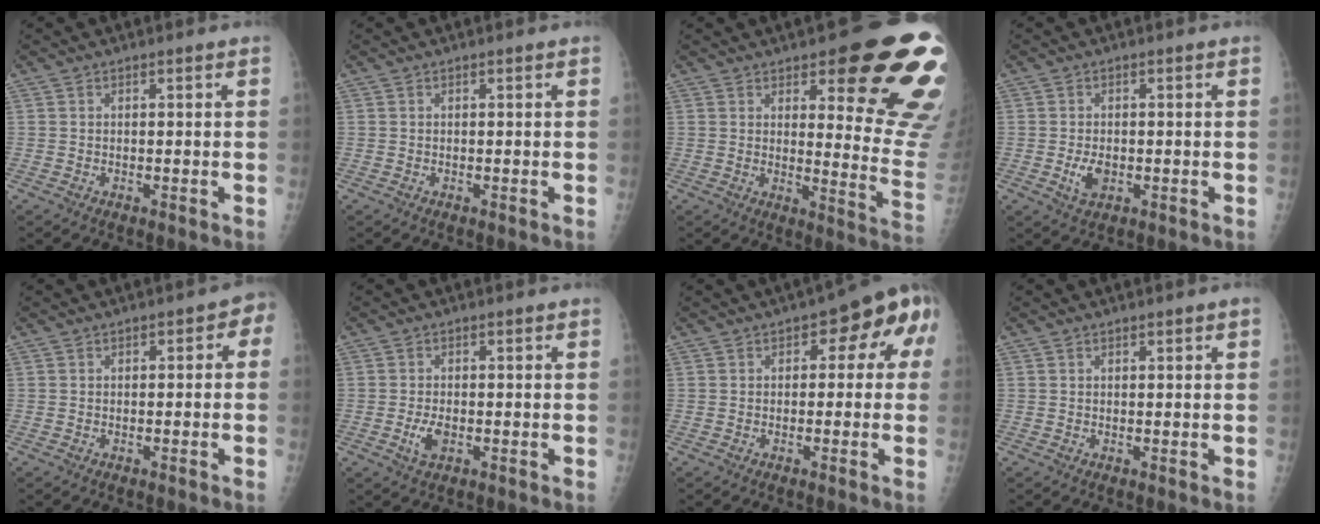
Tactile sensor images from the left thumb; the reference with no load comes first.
{"total": 0.0}
{"total": 20.0, "force": [10.9, 5.6, 15.7], "torque": [-0.156, -0.067, 0.141]}
{"total": 3.4, "force": [-0.8, 2.2, 2.5], "torque": [-0.044, -0.003, -0.010]}
{"total": 2.9, "force": [-0.7, 2.0, 2.0], "torque": [-0.004, 0.020, -0.017]}
{"total": 3.1, "force": [-1.0, 1.7, 2.4], "torque": [-0.049, -0.003, -0.016]}
{"total": 8.1, "force": [1.2, 4.4, 6.6], "torque": [-0.039, 0.027, 0.000]}
{"total": 0.6, "force": [0.4, 0.2, 0.3], "torque": [-0.001, 0.000, 0.006]}